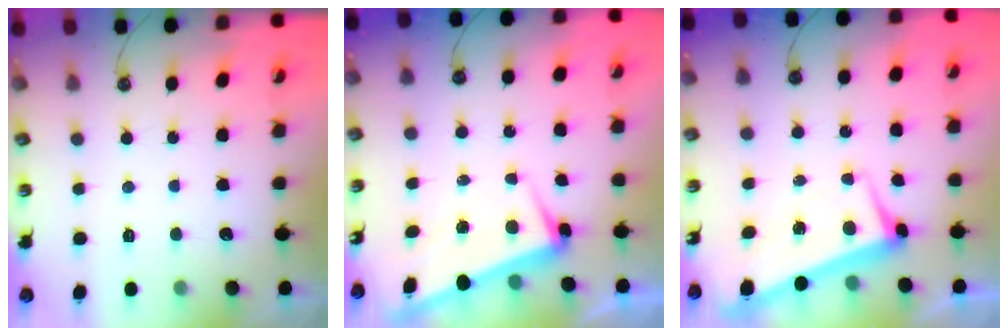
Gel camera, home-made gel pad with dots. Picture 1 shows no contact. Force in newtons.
{"total": 2.9, "press": 2.8, "slide": 1.0}
{"total": 1.3, "press": 0.2, "slide": 1.3}